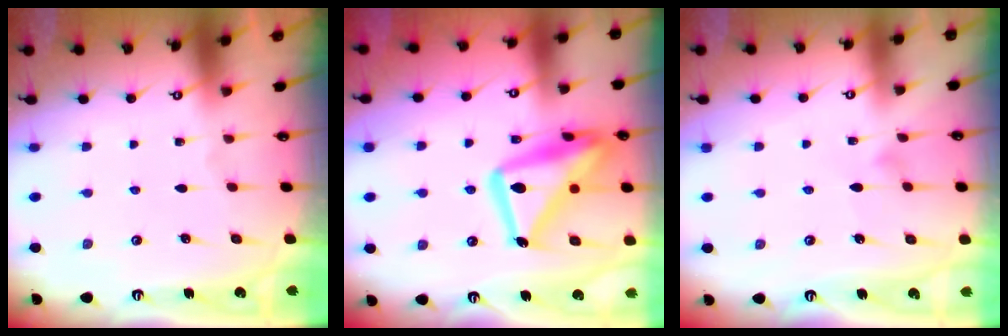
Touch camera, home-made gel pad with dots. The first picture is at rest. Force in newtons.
{"total": 20.8, "press": 20.8, "slide": 1.5}
{"total": 3.3, "press": 3.3, "slide": 0.1}